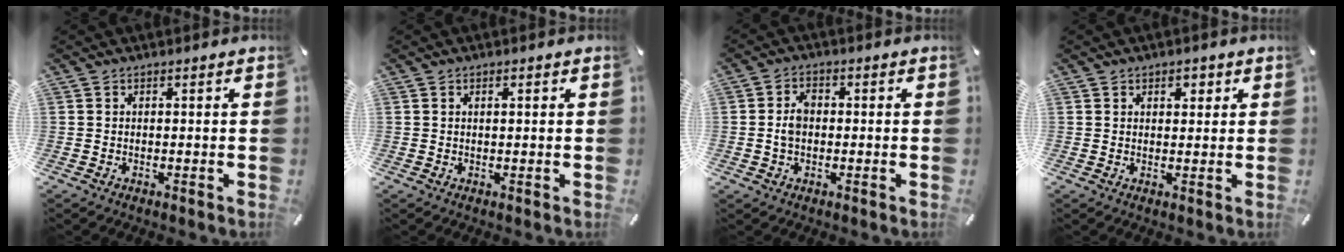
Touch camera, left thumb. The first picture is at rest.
{"total": 1.1, "force": [0.3, 0.3, 1.0], "torque": [-0.019, 0.002, 0.005]}
{"total": 4.2, "force": [-0.2, 3.0, 3.0], "torque": [-0.055, 0.003, -0.009]}
{"total": 2.2, "force": [1.1, 1.6, 1.0], "torque": [-0.007, -0.001, 0.013]}